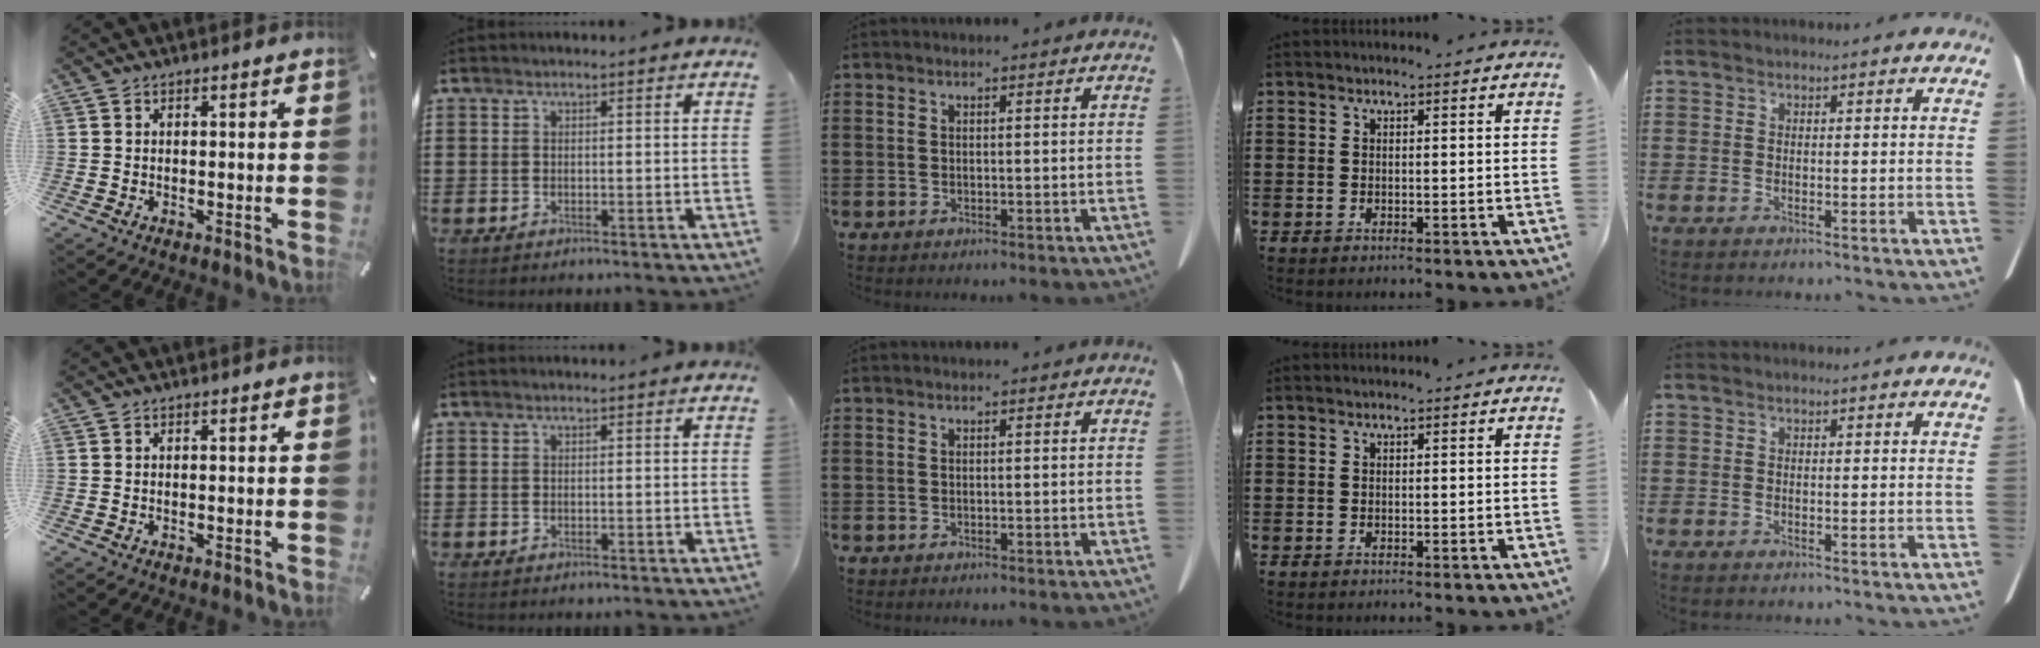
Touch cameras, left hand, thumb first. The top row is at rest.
{}